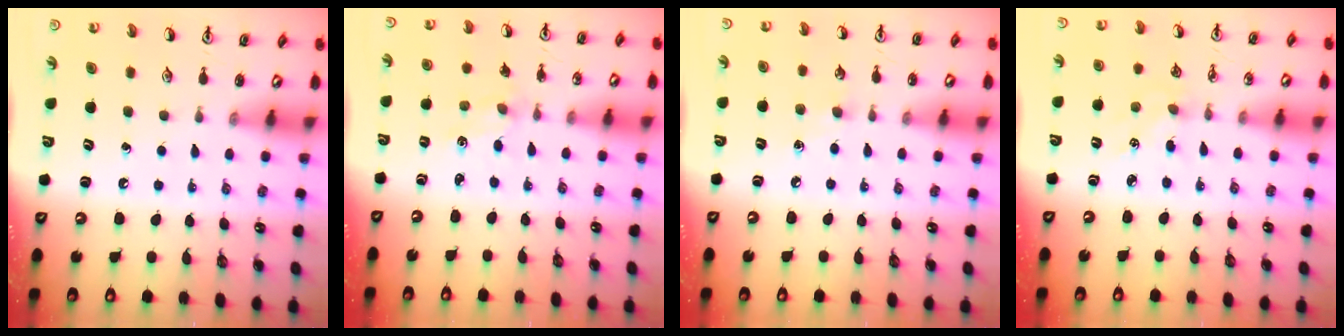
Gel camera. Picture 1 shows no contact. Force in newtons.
{"total": 0.7, "press": 0.7, "slide": 0.1}
{"total": 4.7, "press": 4.7, "slide": 0.7}
{"total": 5.0, "press": 5.0, "slide": 0.6}